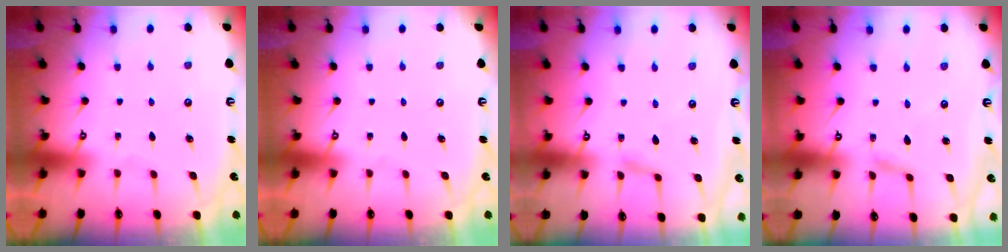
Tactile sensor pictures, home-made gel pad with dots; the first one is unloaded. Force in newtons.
{"total": 0.0}
{"total": 2.4, "press": 2.4, "slide": 0.3}
{"total": 1.9, "press": 1.9, "slide": 0.1}